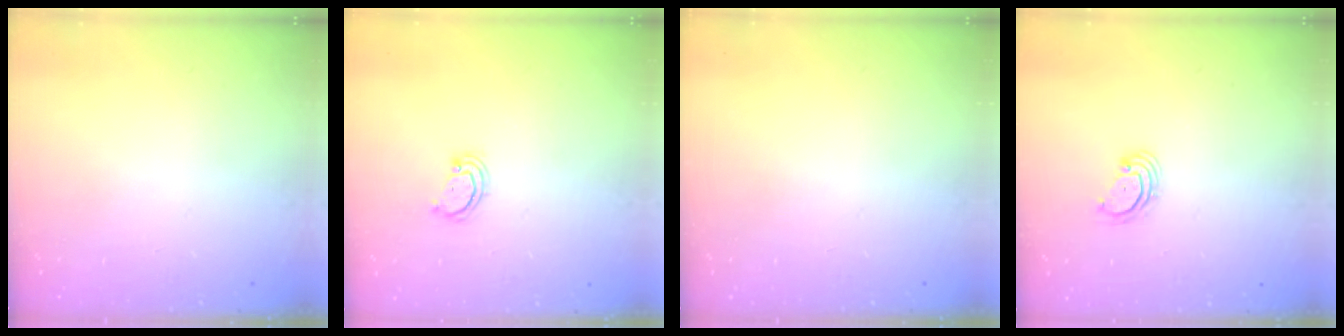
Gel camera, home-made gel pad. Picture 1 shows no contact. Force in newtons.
{"total": 2.6, "press": 2.6, "slide": 0.3}
{"total": 0.0}
{"total": 3.0, "press": 3.0, "slide": 0.3}